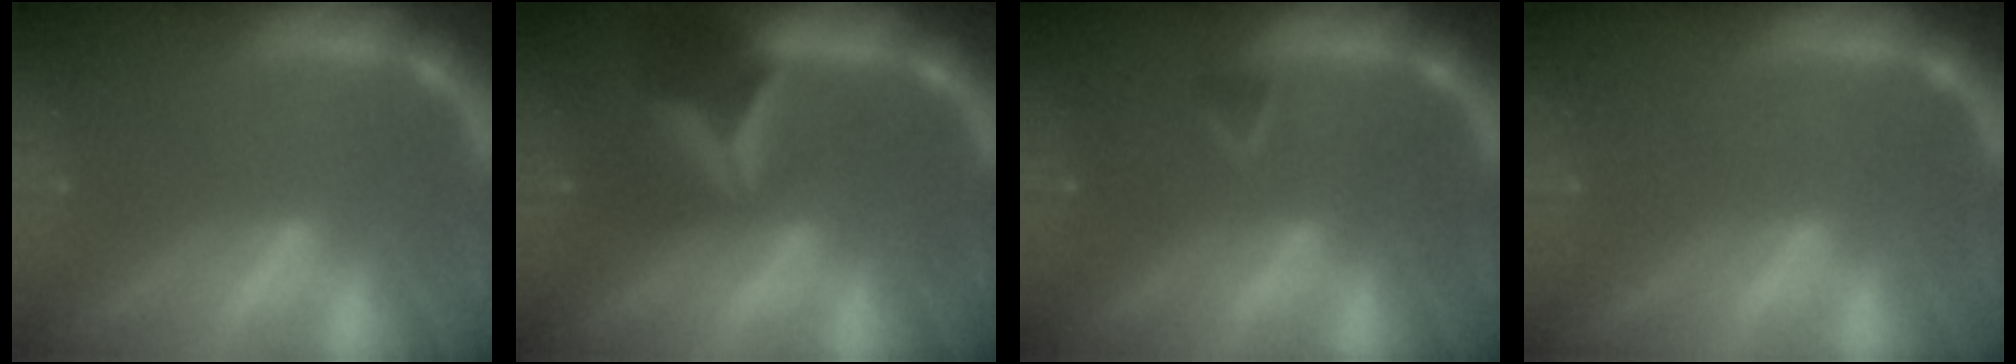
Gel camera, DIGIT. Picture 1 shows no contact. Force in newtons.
{"total": 6.0}
{"total": 1.4}
{"total": 0.0}